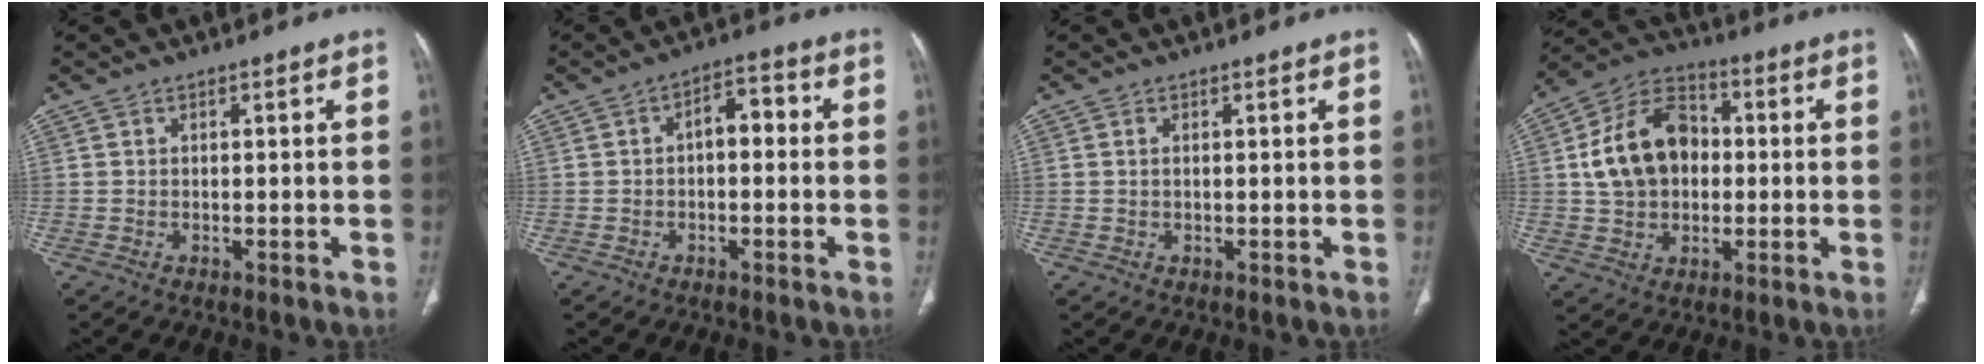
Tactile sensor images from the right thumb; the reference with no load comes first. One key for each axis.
{"total": 5.0, "fx": -0.1, "fy": 2.9, "fz": 4.0, "tx": -0.041, "ty": 0.021, "tz": -0.013}
{"total": 0.6, "fx": 0.1, "fy": 0.3, "fz": 0.5, "tx": -0.014, "ty": 0.003, "tz": 0.004}
{"total": 15.0, "fx": 1.0, "fy": 11.0, "fz": 10.2, "tx": -0.157, "ty": 0.024, "tz": 0.013}